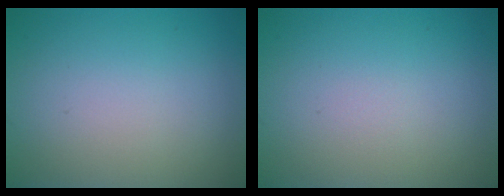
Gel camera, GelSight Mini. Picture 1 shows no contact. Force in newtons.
{"total": 0.0}